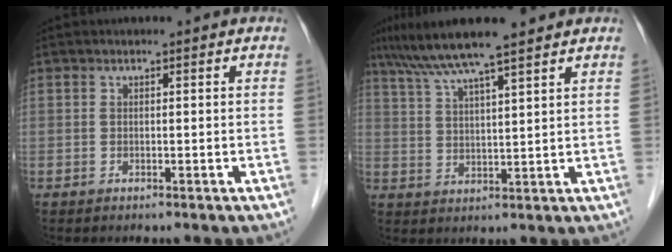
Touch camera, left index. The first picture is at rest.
{"total": 10.1, "force": [8.2, -0.1, 6.0], "torque": [-0.105, 0.030, 0.136]}